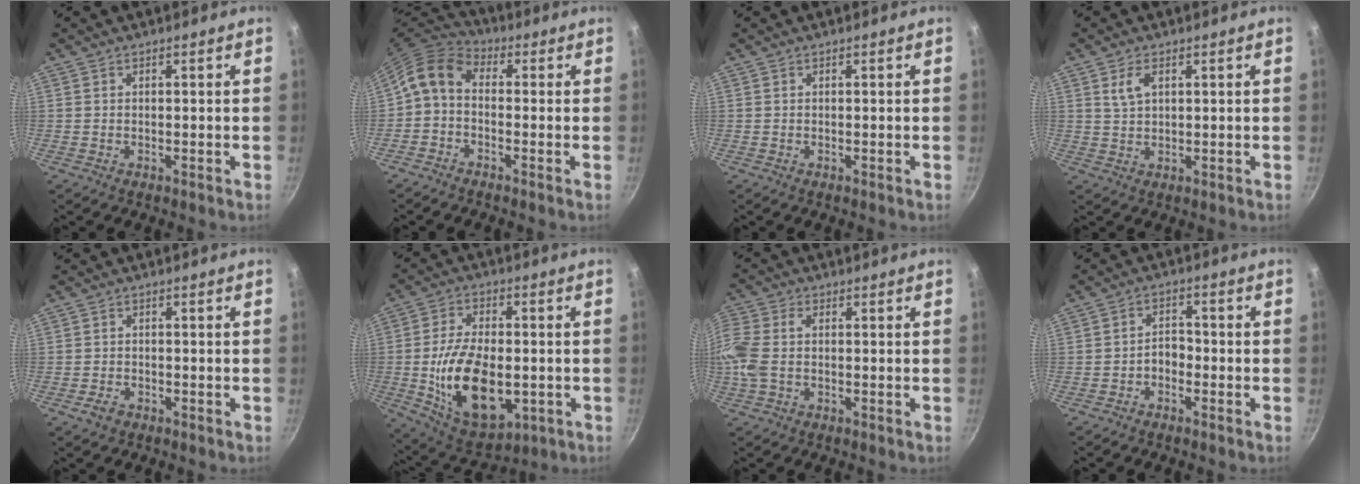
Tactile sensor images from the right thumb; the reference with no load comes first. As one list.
[{"total": 8.2, "force": [-0.5, 5.5, 6.1], "torque": [-0.108, 0.027, -0.031]}, {"total": 0.0}, {"total": 3.5, "force": [1.5, 1.8, 2.5], "torque": [-0.048, -0.003, 0.033]}, {"total": 2.1, "force": [-1.3, 1.3, 1.0], "torque": [-0.018, 0.006, -0.021]}, {"total": 18.5, "force": [-3.0, 10.3, 15.1], "torque": [-0.246, -0.001, -0.032]}, {"total": 9.4, "force": [-0.4, 6.0, 7.2], "torque": [-0.201, 0.020, -0.010]}, {"total": 3.4, "force": [-1.6, 2.3, 1.9], "torque": [-0.015, 0.020, -0.036]}]